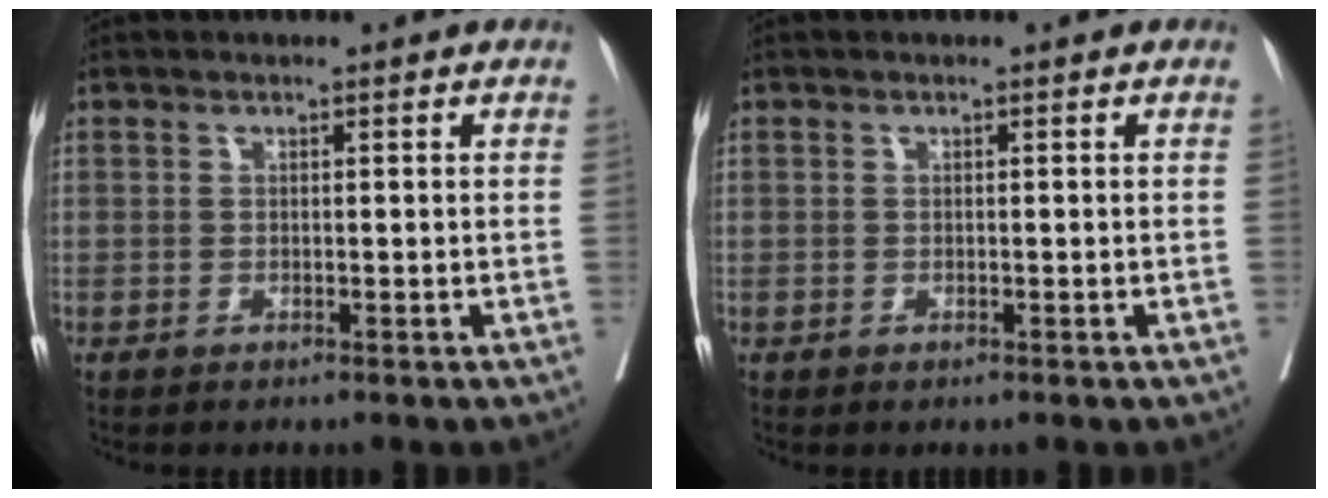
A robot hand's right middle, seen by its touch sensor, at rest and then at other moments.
{"total": 0.0}